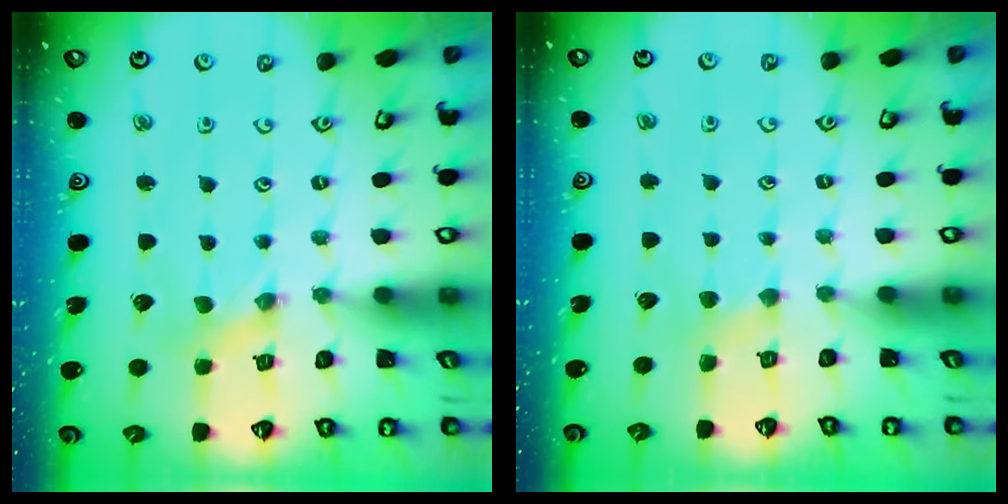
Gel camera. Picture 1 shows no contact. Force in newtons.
{"total": 2.2, "press": 2.2, "slide": 0.4}